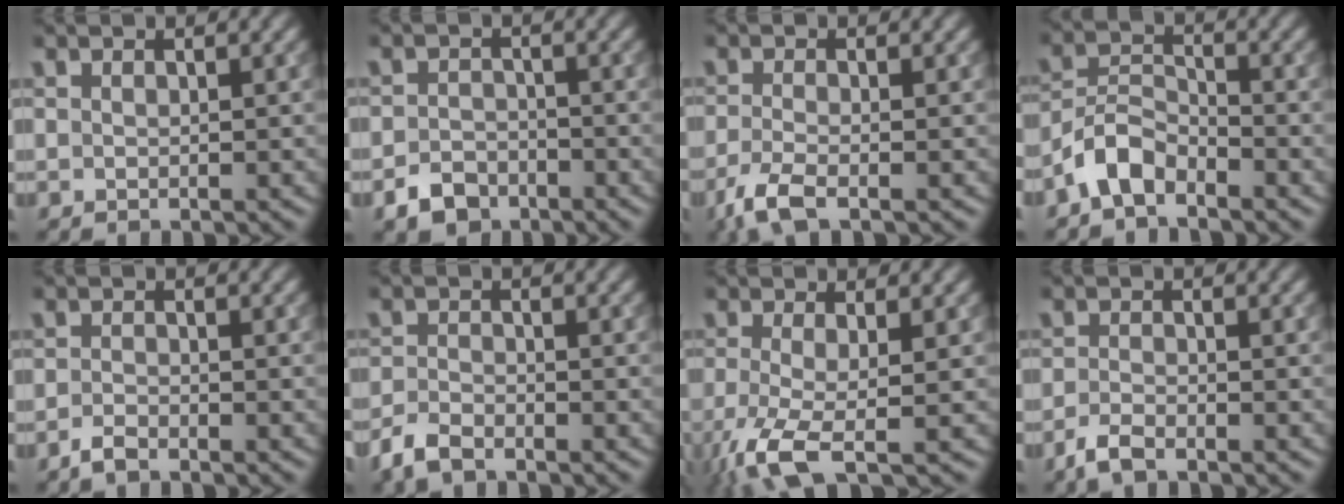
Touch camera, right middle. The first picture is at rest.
{"total": 2.8, "force": [-2.1, 1.7, 0.8], "torque": [-0.015, 0.001, -0.043]}
{"total": 3.3, "force": [-2.2, 0.8, 2.3], "torque": [-0.058, -0.012, -0.053]}
{"total": 3.7, "force": [-2.9, 1.6, 1.7], "torque": [-0.035, 0.010, -0.068]}
{"total": 1.4, "force": [-1.3, 0.2, 0.5], "torque": [-0.016, 0.000, -0.028]}
{"total": 2.6, "force": [-2.3, 0.8, 1.0], "torque": [-0.025, -0.006, -0.055]}
{"total": 5.5, "force": [-2.8, 1.4, 4.4], "torque": [-0.104, -0.016, -0.063]}
{"total": 2.1, "force": [-1.8, 0.4, 1.0], "torque": [-0.029, -0.005, -0.041]}